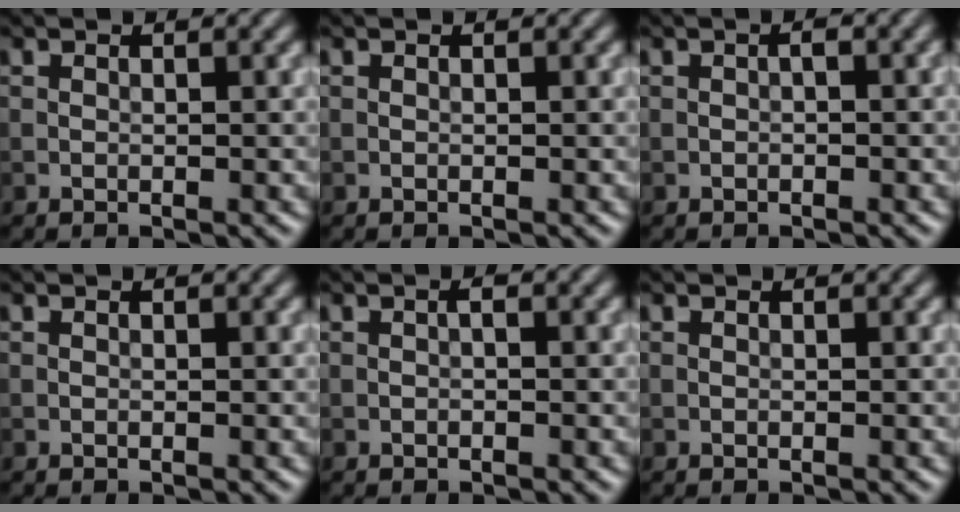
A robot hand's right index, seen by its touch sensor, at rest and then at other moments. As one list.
[{"total": 0.0}, {"total": 0.8, "force": [-0.1, 0.3, 0.8], "torque": [-0.014, 0.002, -0.002]}, {"total": 0.0}, {"total": 0.6, "force": [-0.1, 0.2, 0.5], "torque": [-0.010, 0.001, -0.002]}, {"total": 0.0}]